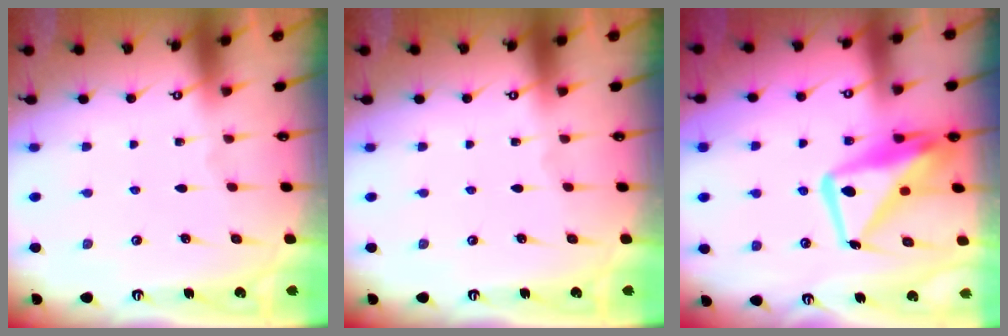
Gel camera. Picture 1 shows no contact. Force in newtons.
{"total": 0.0}
{"total": 14.8, "press": 14.7, "slide": 1.5}